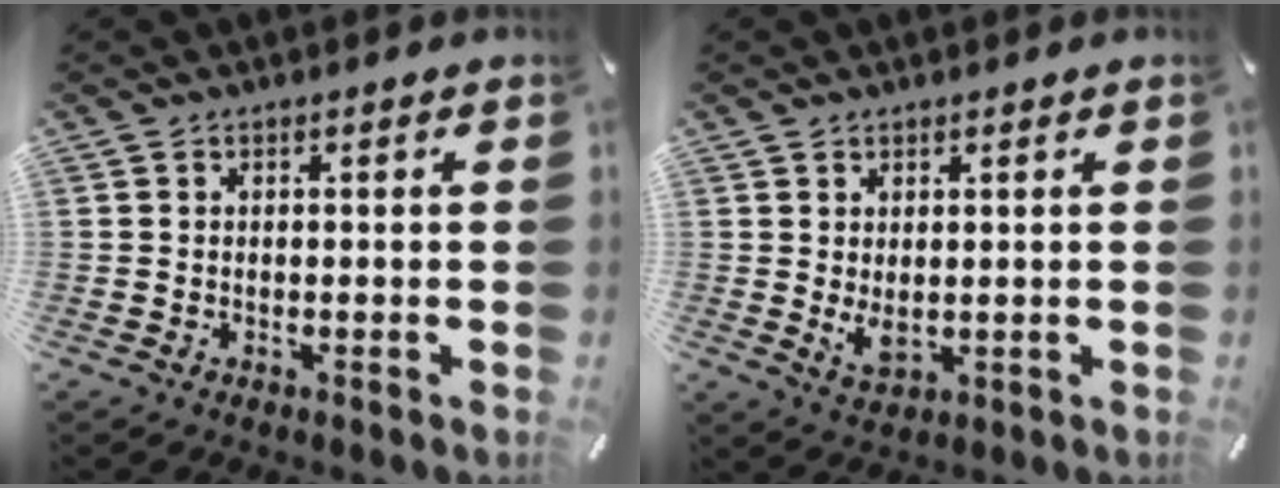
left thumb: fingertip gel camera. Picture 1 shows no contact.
{"total": 3.7, "force": [0.6, 2.3, 2.8], "torque": [-0.065, -0.009, 0.007]}